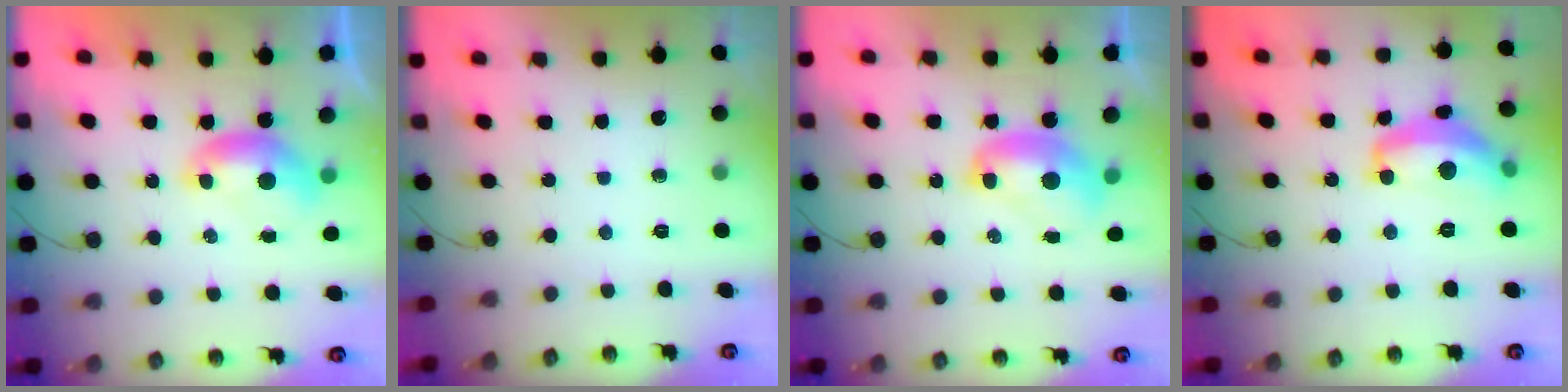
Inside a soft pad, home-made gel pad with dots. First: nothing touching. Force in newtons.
{"total": 0.0}
{"total": 2.4, "press": 2.3, "slide": 0.3}
{"total": 10.4, "press": 10.3, "slide": 0.9}